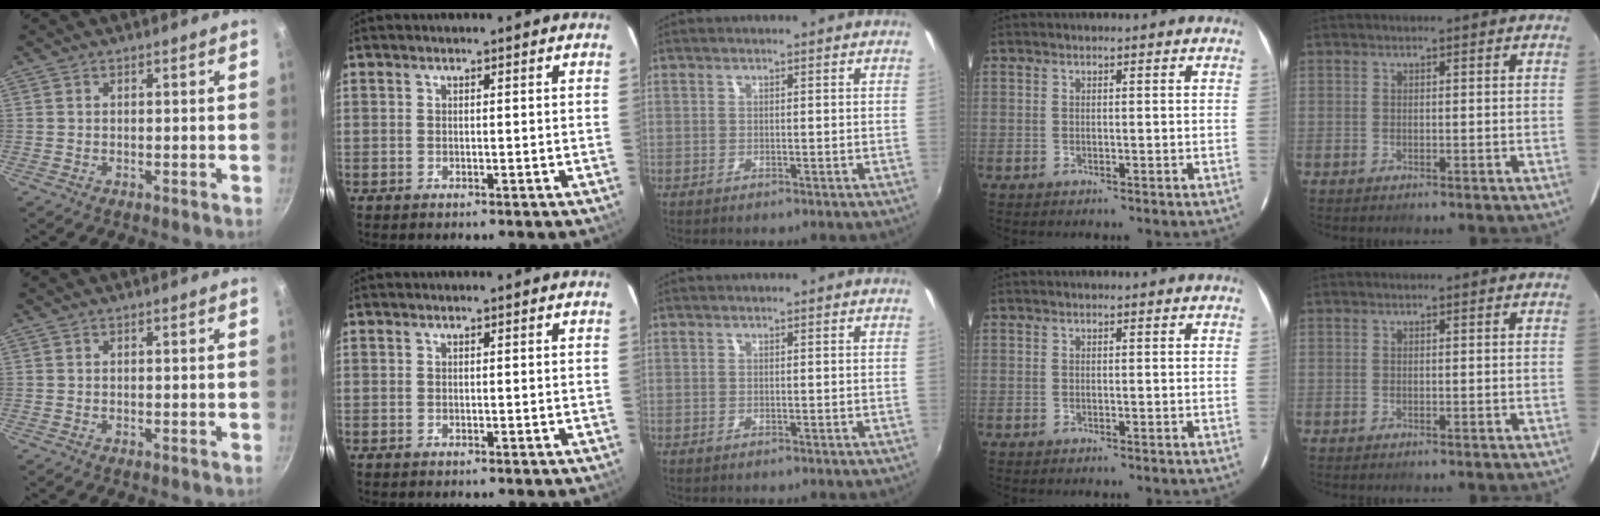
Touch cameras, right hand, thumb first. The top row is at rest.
{}